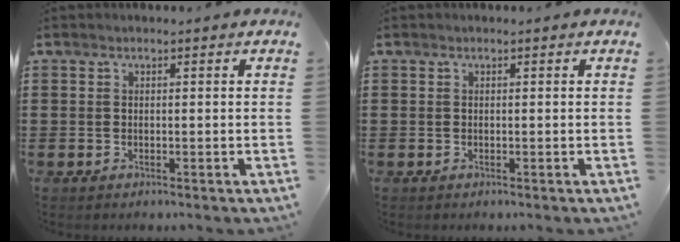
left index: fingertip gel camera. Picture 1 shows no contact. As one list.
[{"total": 0.0}]